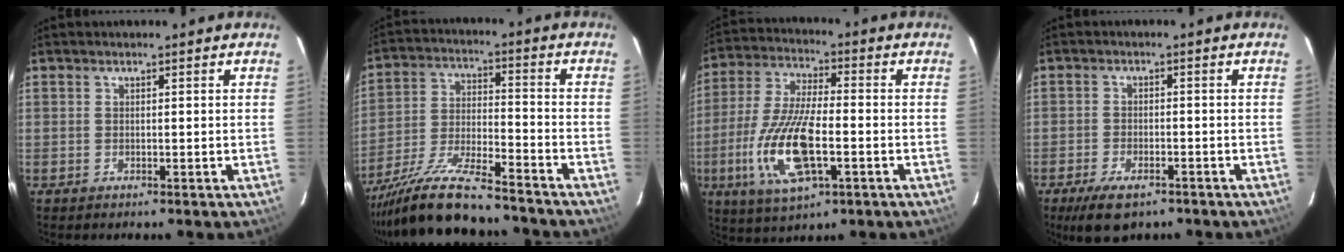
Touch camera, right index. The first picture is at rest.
{"total": 16.9, "force": [-14.6, 2.3, 8.2], "torque": [-0.173, -0.031, -0.251]}
{"total": 16.1, "force": [-4.7, 5.8, 14.3], "torque": [-0.306, -0.012, -0.088]}
{"total": 7.5, "force": [-5.3, 3.2, 4.3], "torque": [-0.101, -0.014, -0.085]}